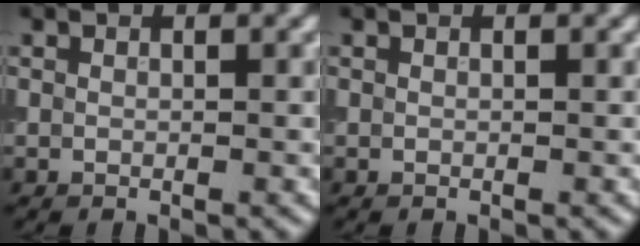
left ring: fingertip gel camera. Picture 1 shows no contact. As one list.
[{"total": 0.0}]